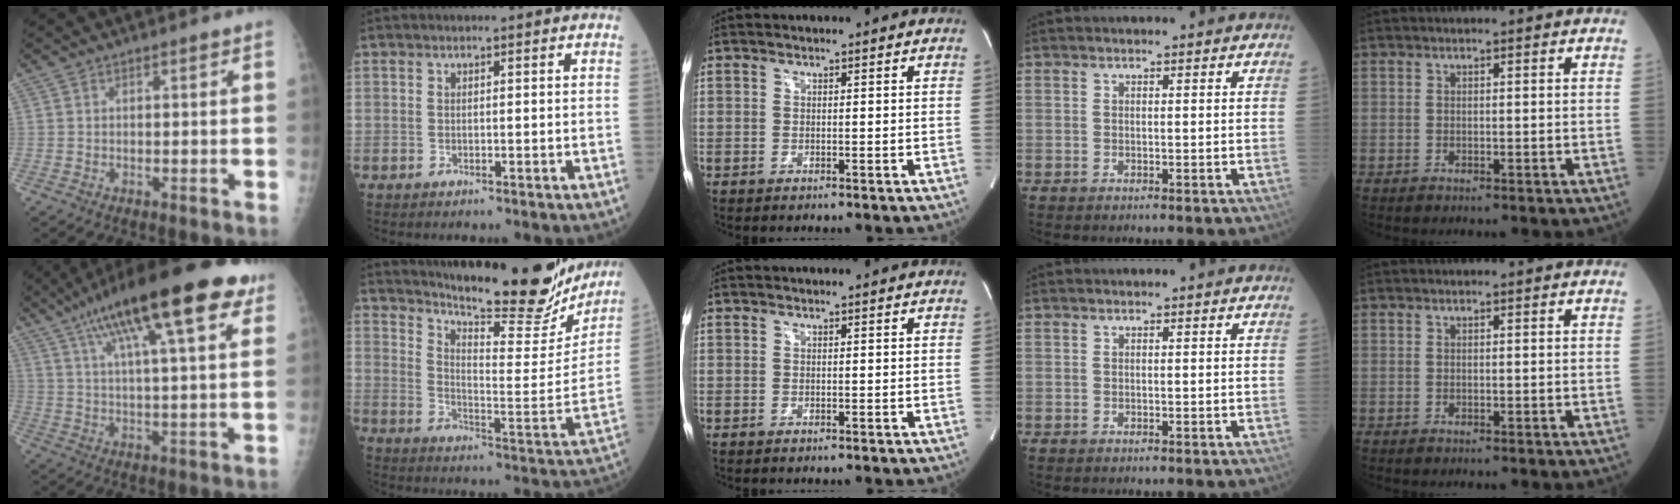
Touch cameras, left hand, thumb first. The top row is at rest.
{"thumb": {"total": 23.1, "force": [12.5, 5.8, 18.5], "torque": [-0.287, 0.000, 0.194]}, "index": {"total": 24.6, "force": [21.7, 4.3, 10.7], "torque": [-0.165, -0.060, 0.285]}}